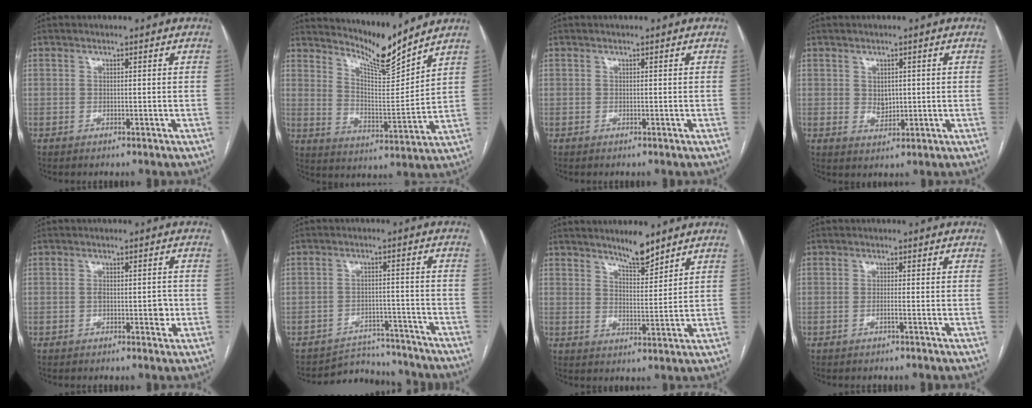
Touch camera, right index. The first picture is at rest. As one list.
[{"total": 9.1, "force": [8.8, -0.7, 2.3], "torque": [-0.050, -0.028, 0.155]}, {"total": 0.0}, {"total": 2.9, "force": [0.4, 2.1, 1.9], "torque": [-0.033, -0.002, 0.014]}, {"total": 3.3, "force": [-0.6, 1.5, 2.9], "torque": [-0.042, 0.002, -0.007]}, {"total": 9.3, "force": [-8.9, 2.7, -0.7], "torque": [0.027, 0.026, -0.121]}, {"total": 5.3, "force": [4.6, 0.9, 2.5], "torque": [-0.044, -0.008, 0.078]}, {"total": 1.1, "force": [-0.5, -0.2, 0.9], "torque": [-0.017, 0.001, -0.009]}]